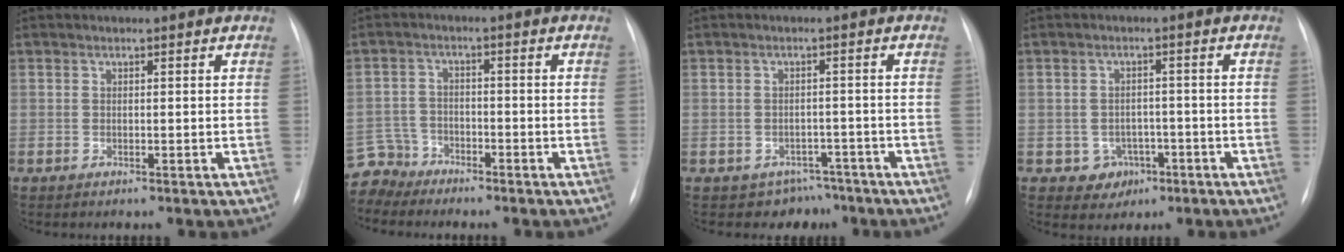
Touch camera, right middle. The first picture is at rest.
{"total": 4.4, "force": [-4.0, 1.4, -1.2], "torque": [0.027, -0.001, -0.079]}
{"total": 4.5, "force": [-3.5, 2.8, -0.2], "torque": [0.017, 0.019, -0.044]}
{"total": 3.8, "force": [-1.4, 3.4, 1.0], "torque": [-0.004, 0.011, -0.010]}